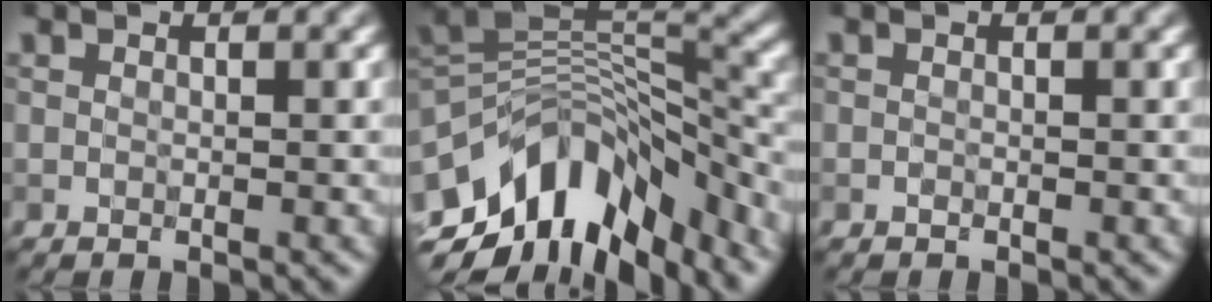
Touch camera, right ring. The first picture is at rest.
{"total": 11.2, "force": [-6.1, 5.5, 7.5], "torque": [-0.125, 0.014, -0.112]}
{"total": 0.0}